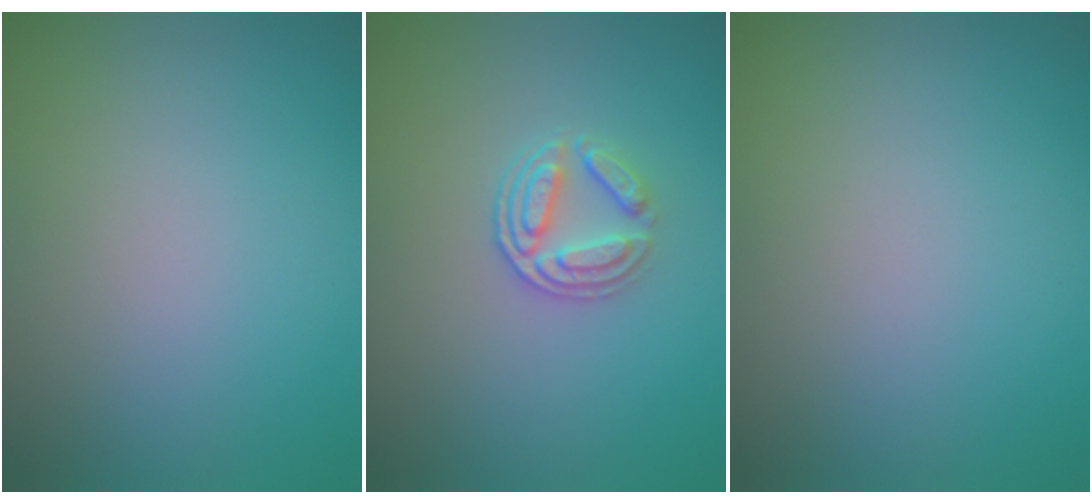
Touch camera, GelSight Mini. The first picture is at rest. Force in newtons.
{"total": 2.6, "press": 2.1, "slide": 1.6}
{"total": 0.0}